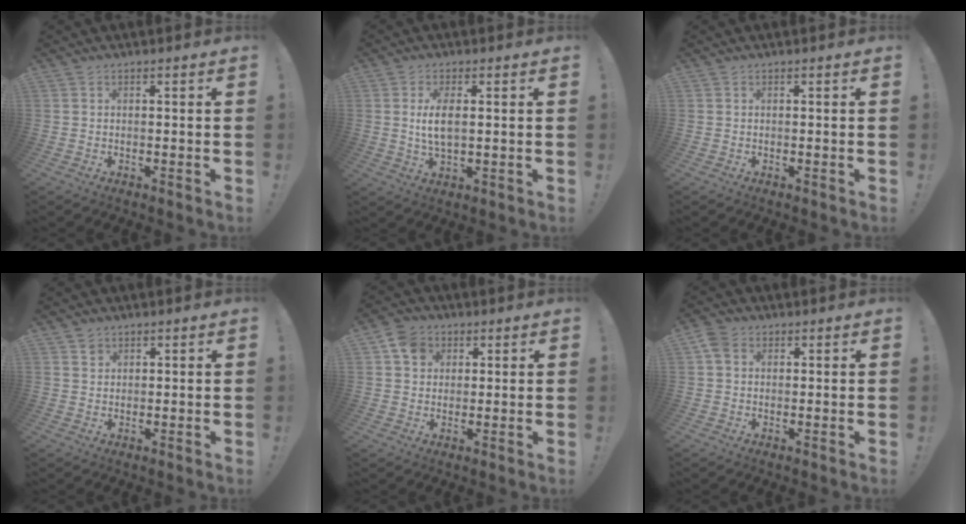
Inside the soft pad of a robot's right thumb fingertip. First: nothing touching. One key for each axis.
{"total": 6.2, "fx": 0.8, "fy": 2.4, "fz": 5.6, "tx": -0.108, "ty": -0.007, "tz": 0.009}
{"total": 0.0}
{"total": 1.6, "fx": 1.2, "fy": 1.1, "fz": 0.2, "tx": 0.008, "ty": -0.009, "tz": 0.020}
{"total": 7.1, "fx": 2.7, "fy": 6.0, "fz": 2.8, "tx": -0.039, "ty": -0.005, "tz": 0.055}
{"total": 4.4, "fx": 1.6, "fy": 3.2, "fz": 2.5, "tx": -0.047, "ty": 0.006, "tz": 0.033}